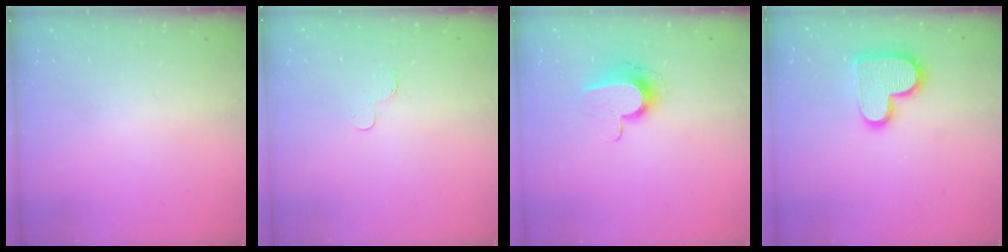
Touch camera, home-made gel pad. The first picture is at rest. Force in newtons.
{"total": 3.7, "press": 3.7, "slide": 0.3}
{"total": 9.6, "press": 9.6, "slide": 0.1}
{"total": 14.2, "press": 14.2, "slide": 0.9}